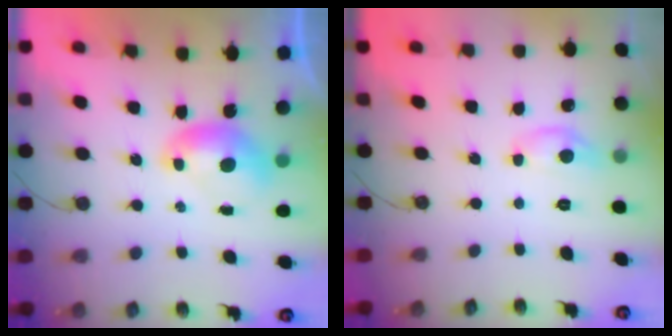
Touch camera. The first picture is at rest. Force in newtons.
{"total": 1.9, "press": 1.9, "slide": 0.2}